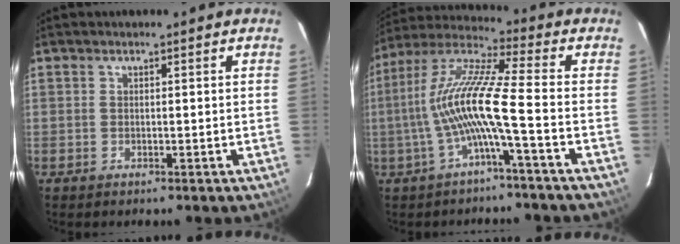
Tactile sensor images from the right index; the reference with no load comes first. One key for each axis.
{"total": 12.2, "fx": -3.4, "fy": -0.3, "fz": 11.7, "tx": -0.230, "ty": 0.009, "tz": -0.066}